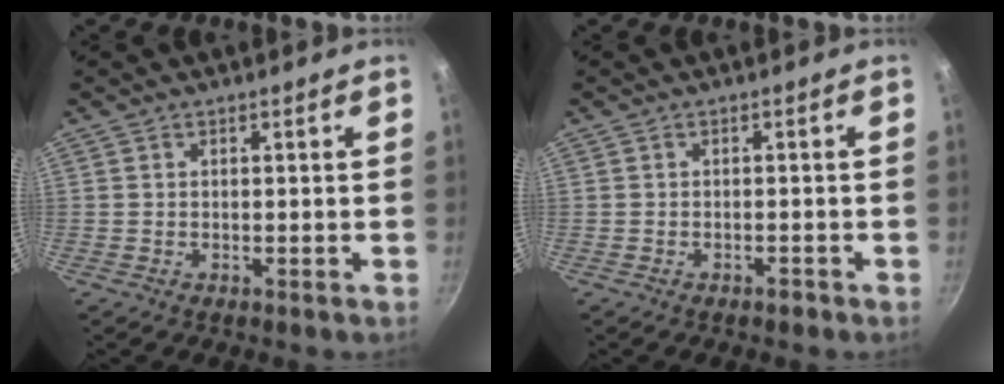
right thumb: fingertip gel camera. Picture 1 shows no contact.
{"total": 1.1, "force": [-0.9, 0.4, 0.5], "torque": [-0.008, 0.009, -0.009]}